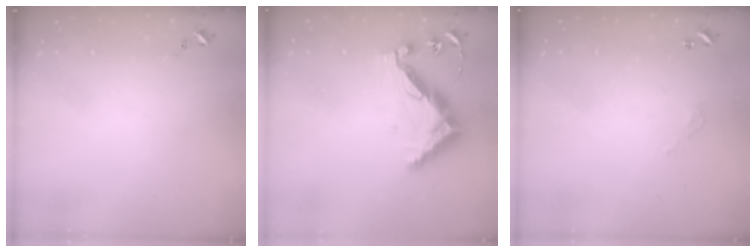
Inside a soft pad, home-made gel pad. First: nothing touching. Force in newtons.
{"total": 13.0, "press": 13.0, "slide": 0.6}
{"total": 2.7, "press": 2.7, "slide": 0.2}